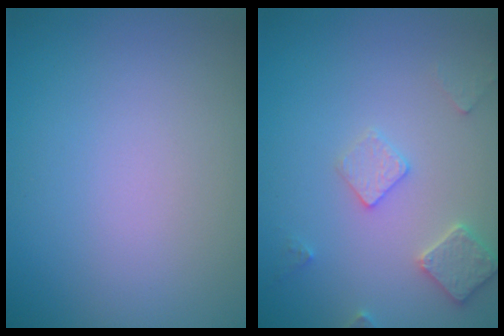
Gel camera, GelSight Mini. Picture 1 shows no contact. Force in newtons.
{"total": 2.9, "press": 2.9, "slide": 0.4}